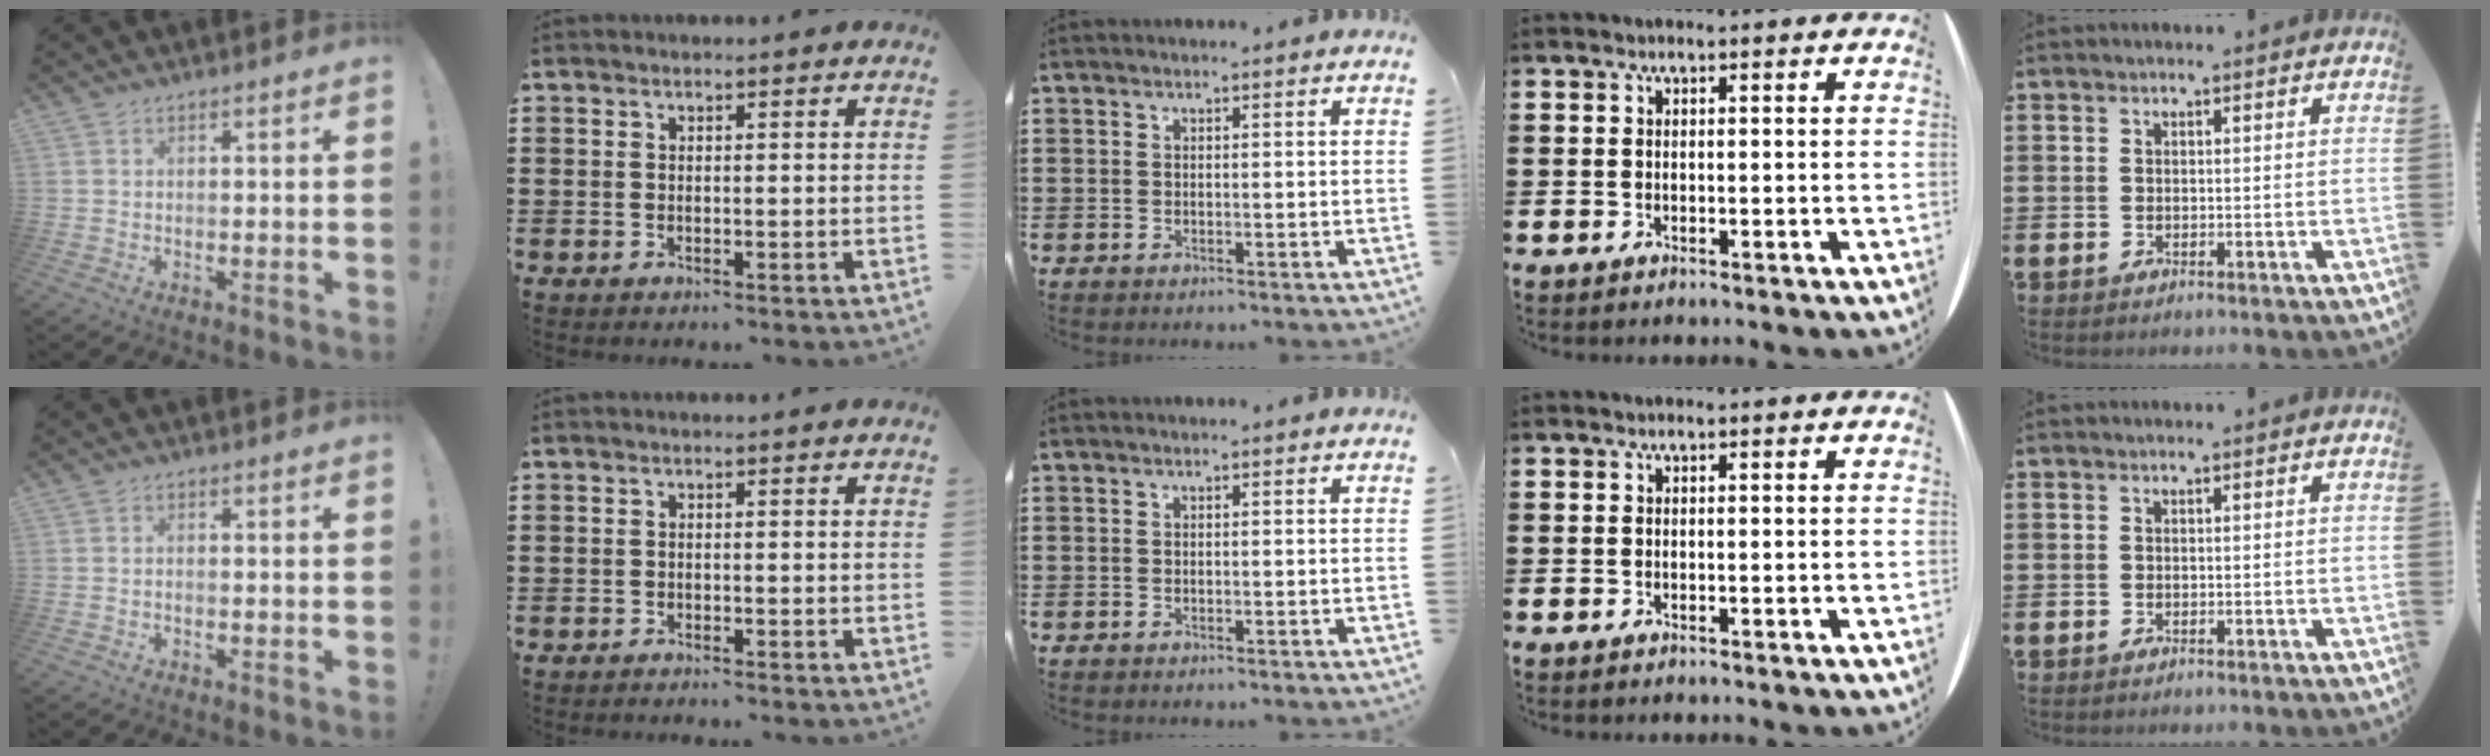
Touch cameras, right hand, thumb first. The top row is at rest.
{"thumb": {"total": 0.8, "force": [-0.6, 0.2, 0.4], "torque": [-0.006, 0.001, -0.011]}, "index": {"total": 0.8, "force": [-0.8, 0.0, 0.0], "torque": [-0.002, -0.001, -0.015]}}